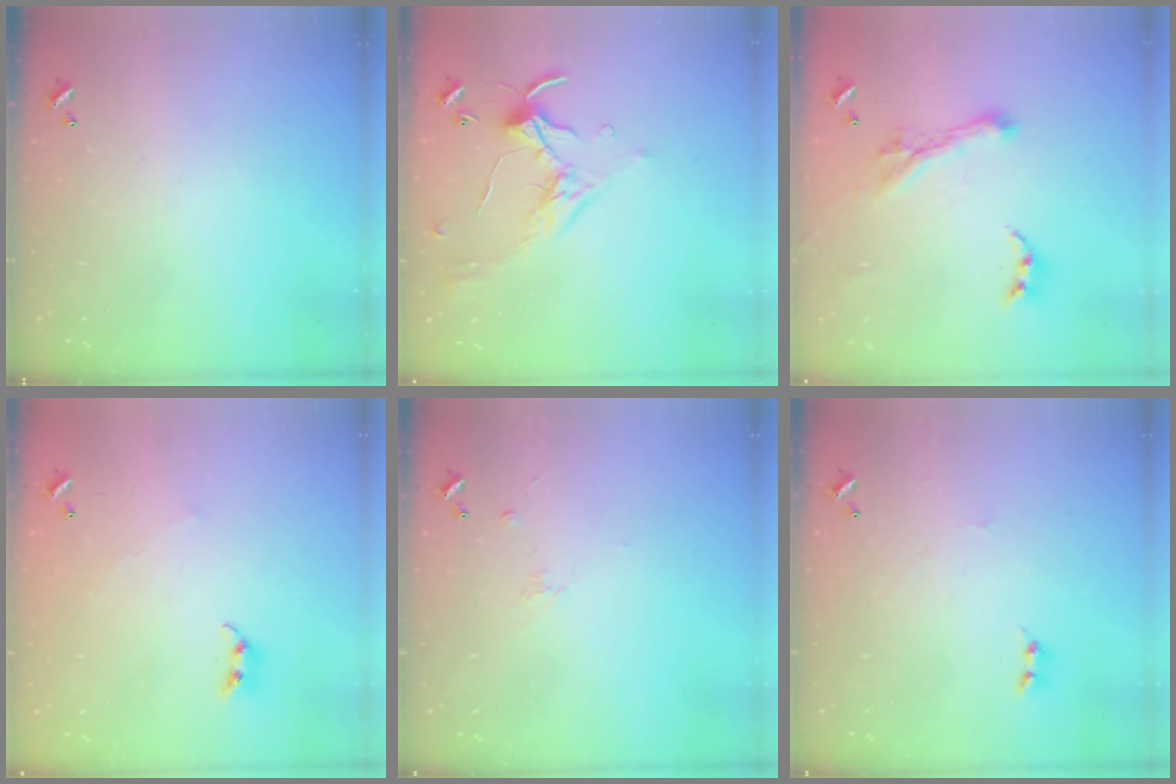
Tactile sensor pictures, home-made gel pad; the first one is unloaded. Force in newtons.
{"total": 0.7, "press": 0.6, "slide": 0.4}
{"total": 2.8, "press": 2.5, "slide": 1.3}
{"total": 5.0, "press": 4.9, "slide": 0.2}
{"total": 1.2, "press": 1.1, "slide": 0.6}
{"total": 1.7, "press": 1.6, "slide": 0.5}